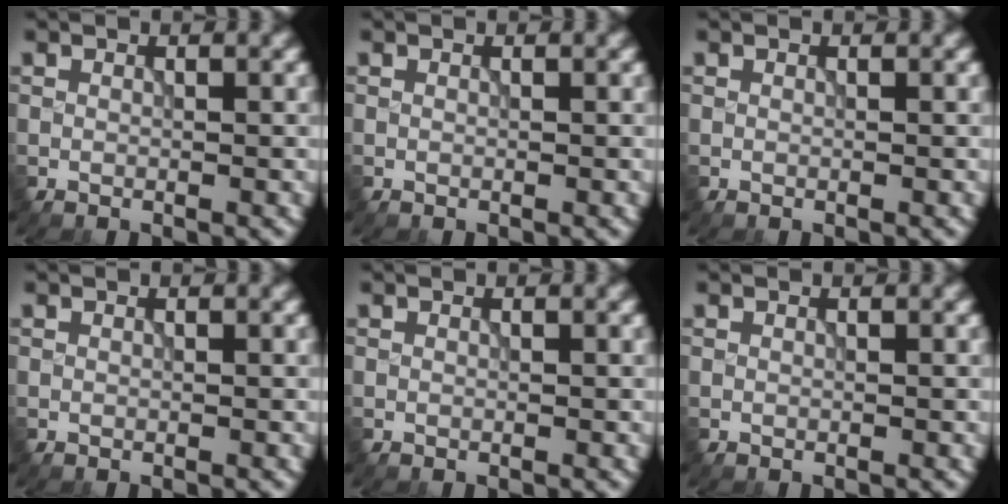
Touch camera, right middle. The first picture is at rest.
{"total": 0.0}
{"total": 0.0}
{"total": 0.0}
{"total": 0.0}
{"total": 0.0}